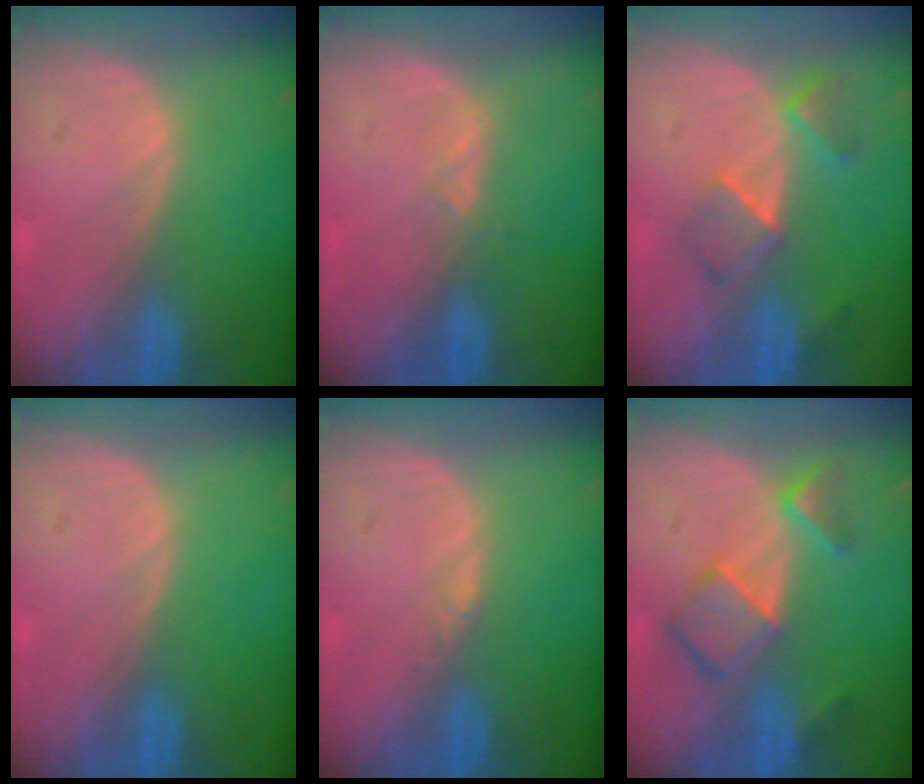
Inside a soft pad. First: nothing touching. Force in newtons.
{"total": 1.6, "press": 1.5, "slide": 0.7}
{"total": 5.6, "press": 4.9, "slide": 2.7}
{"total": 0.0}
{"total": 1.0, "press": 0.8, "slide": 0.6}
{"total": 7.4, "press": 6.4, "slide": 3.7}